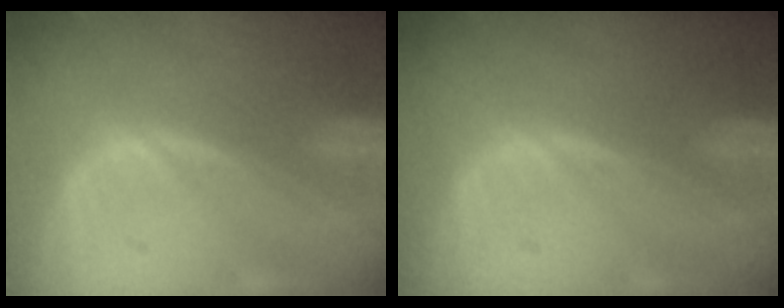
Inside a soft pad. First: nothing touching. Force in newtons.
{"total": 0.0}